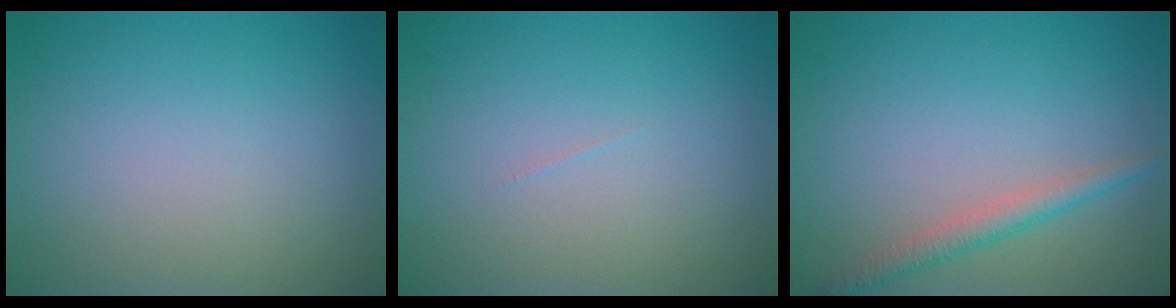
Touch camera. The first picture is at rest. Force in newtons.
{"total": 0.0}
{"total": 2.2, "press": 2.2, "slide": 0.1}